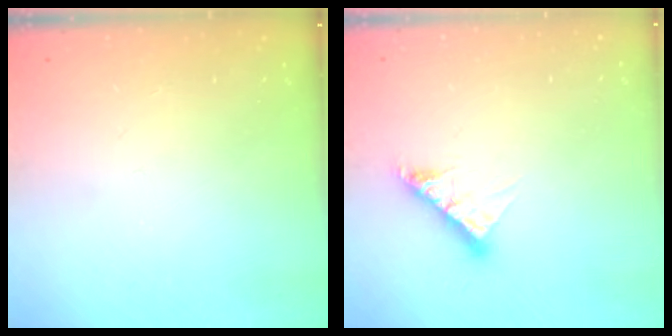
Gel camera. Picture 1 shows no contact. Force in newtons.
{"total": 9.6, "press": 9.5, "slide": 0.9}